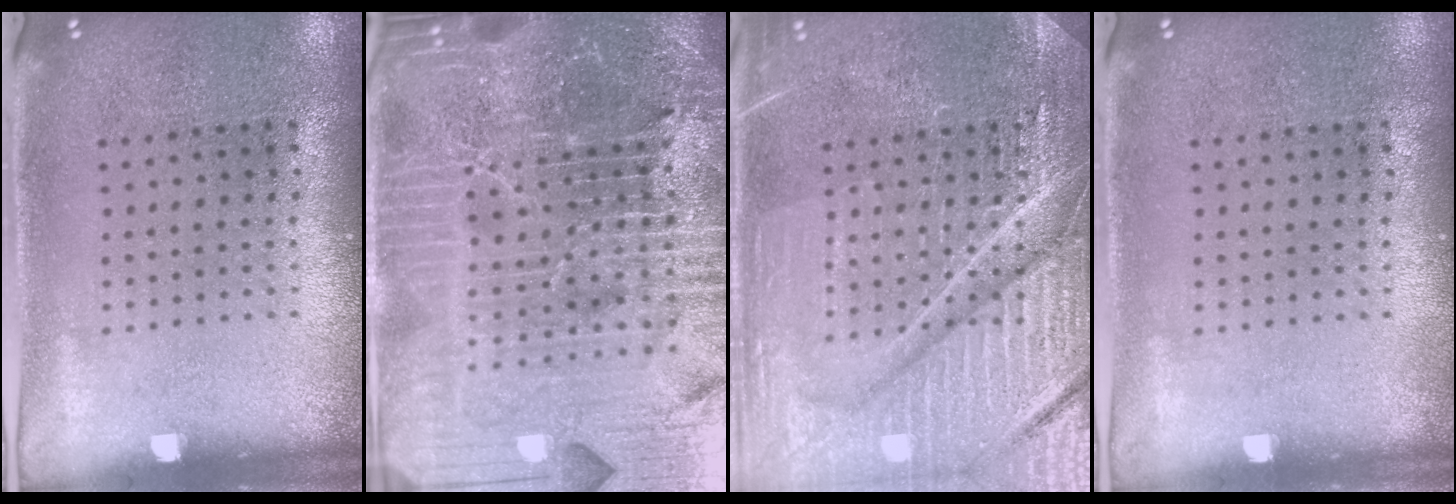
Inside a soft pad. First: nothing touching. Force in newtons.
{"total": 7.3, "press": 6.3, "slide": 3.7}
{"total": 7.4, "press": 7.4, "slide": 1.0}
{"total": 0.0}